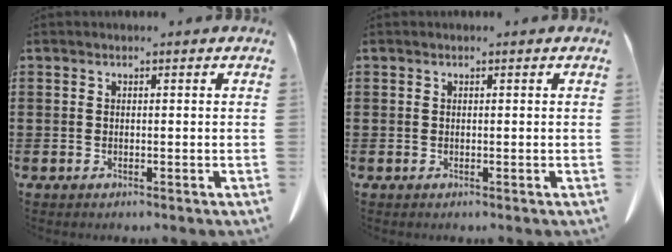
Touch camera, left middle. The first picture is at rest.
{"total": 0.0}